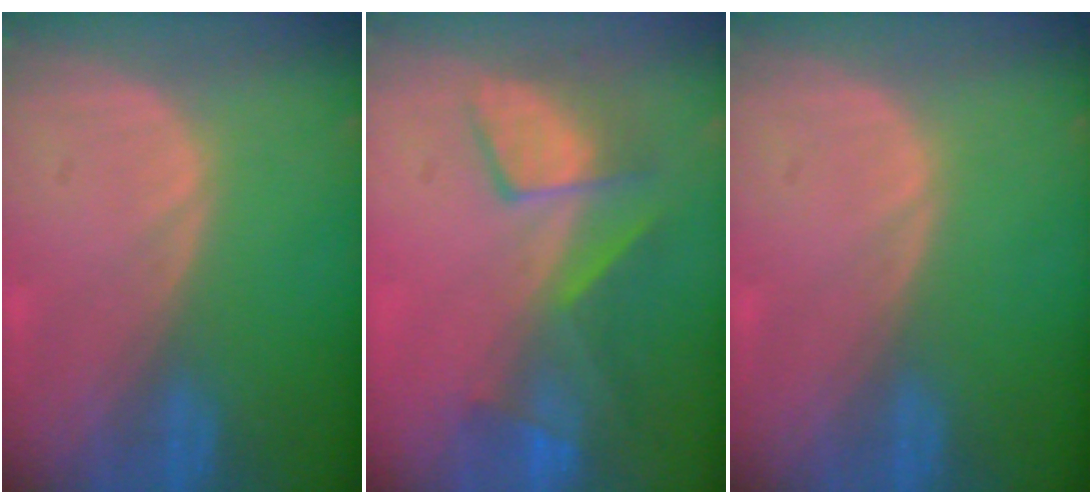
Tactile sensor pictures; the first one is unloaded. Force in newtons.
{"total": 7.7, "press": 7.2, "slide": 2.6}
{"total": 0.0}